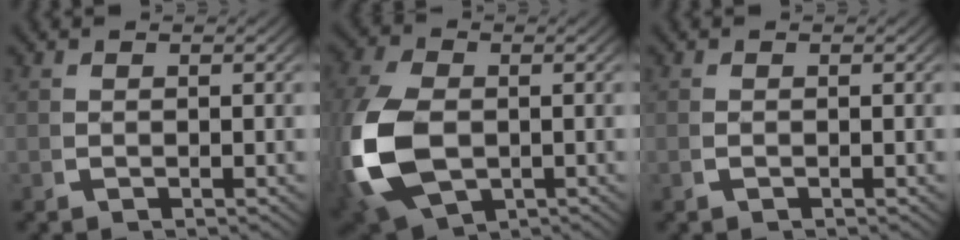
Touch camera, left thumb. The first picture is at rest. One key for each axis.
{"total": 10.4, "fx": -1.8, "fy": 7.2, "fz": 7.3, "tx": -0.203, "ty": -0.040, "tz": -0.007}
{"total": 0.0}